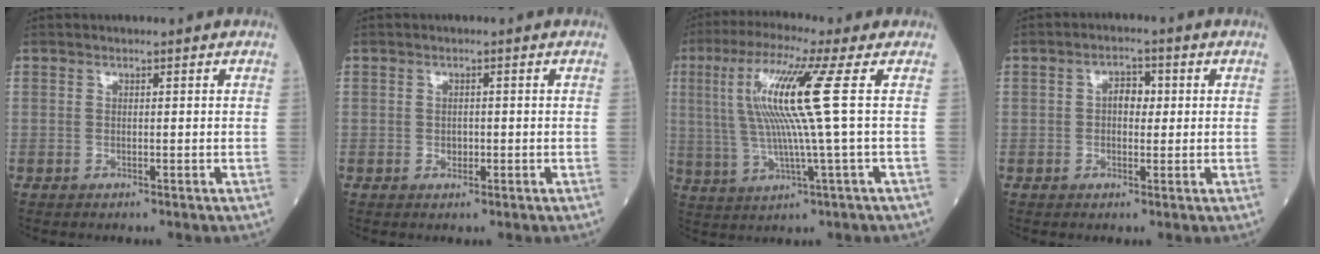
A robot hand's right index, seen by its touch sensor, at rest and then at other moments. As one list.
[{"total": 1.1, "force": [-0.2, 0.9, 0.7], "torque": [-0.012, 0.002, 0.001]}, {"total": 12.1, "force": [2.3, -1.6, 11.7], "torque": [-0.236, 0.011, 0.042]}, {"total": 3.1, "force": [0.3, 2.0, 2.4], "torque": [-0.034, 0.016, 0.003]}]